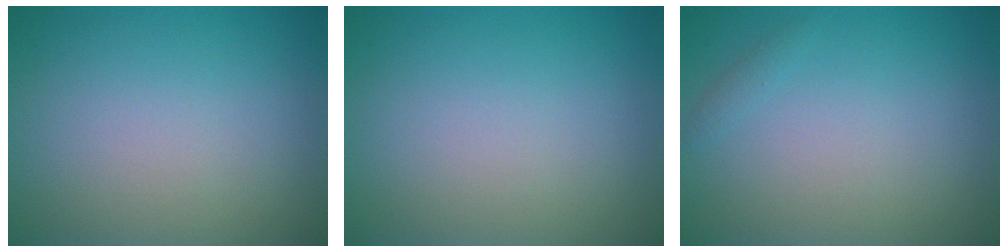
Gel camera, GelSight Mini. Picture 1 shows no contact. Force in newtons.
{"total": 0.0}
{"total": 0.6, "press": 0.6, "slide": 0.0}